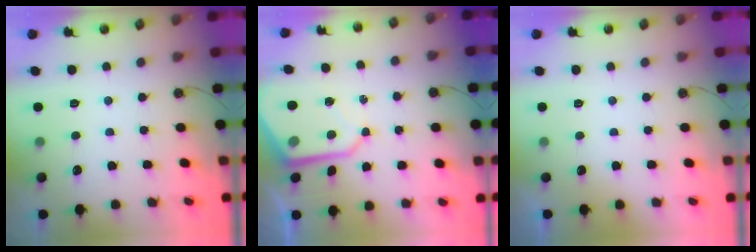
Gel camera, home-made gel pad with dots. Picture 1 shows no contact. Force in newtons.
{"total": 9.6, "press": 9.6, "slide": 0.8}
{"total": 0.0}